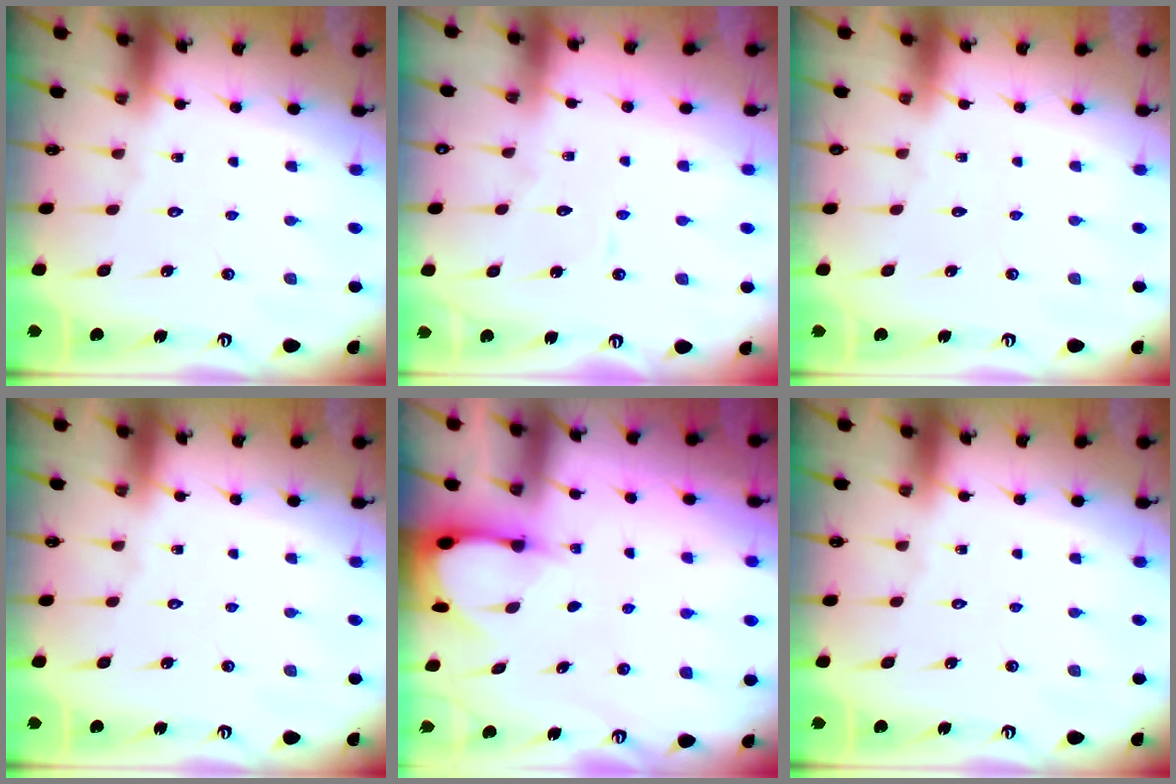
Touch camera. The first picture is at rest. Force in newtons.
{"total": 4.0, "press": 4.0, "slide": 0.3}
{"total": 0.0}
{"total": 0.0}
{"total": 3.3, "press": 3.3, "slide": 0.3}
{"total": 0.0}